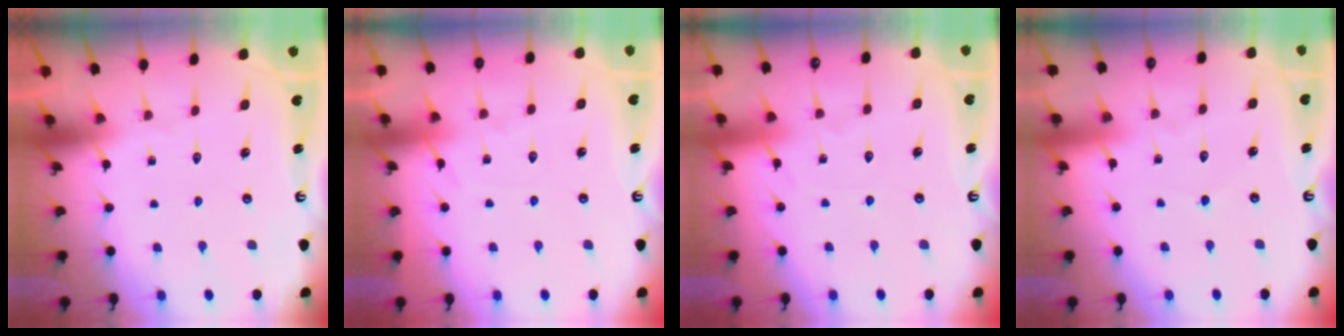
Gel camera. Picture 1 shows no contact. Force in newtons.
{"total": 6.0, "press": 6.0, "slide": 0.8}
{"total": 3.3, "press": 3.3, "slide": 0.4}
{"total": 2.9, "press": 2.9, "slide": 0.3}